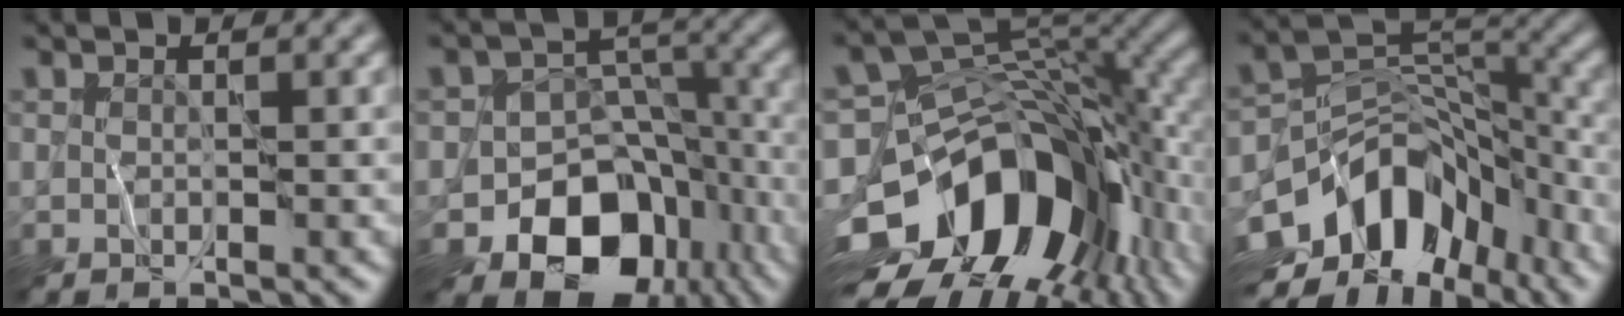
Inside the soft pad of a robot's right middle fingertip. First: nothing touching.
{"total": 12.5, "force": [-6.3, 9.6, 5.1], "torque": [-0.071, 0.002, -0.113]}
{"total": 15.8, "force": [-5.5, 10.5, 10.4], "torque": [-0.179, -0.007, -0.094]}
{"total": 11.4, "force": [-5.4, 7.4, 6.7], "torque": [-0.106, 0.006, -0.100]}